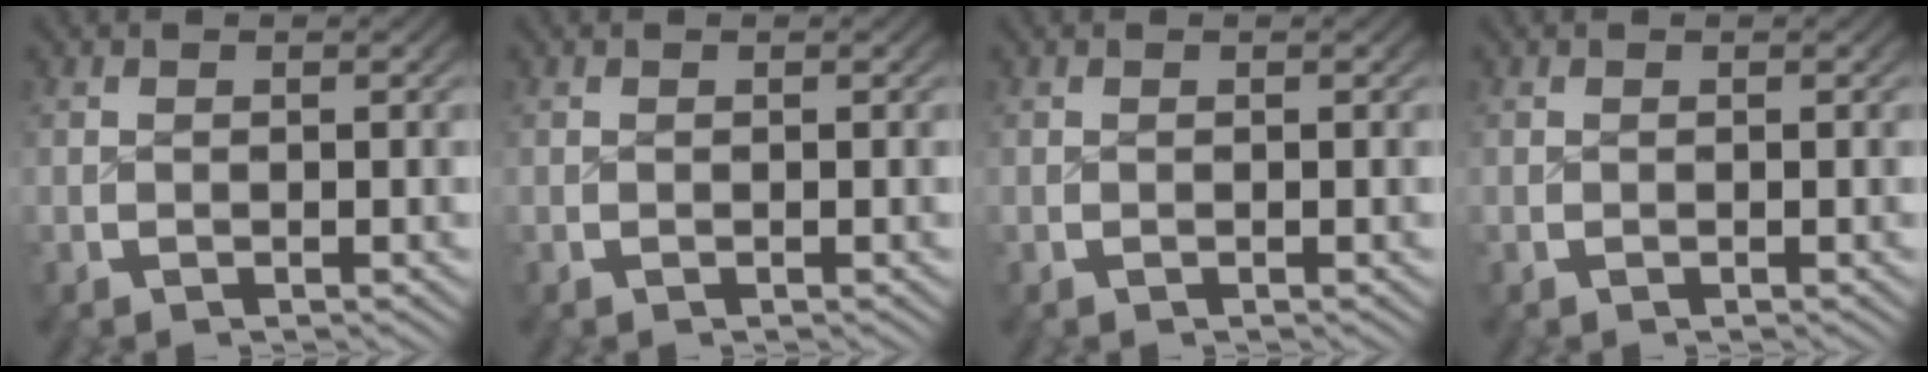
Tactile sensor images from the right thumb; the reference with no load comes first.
{"total": 0.0}
{"total": 0.0}
{"total": 0.0}